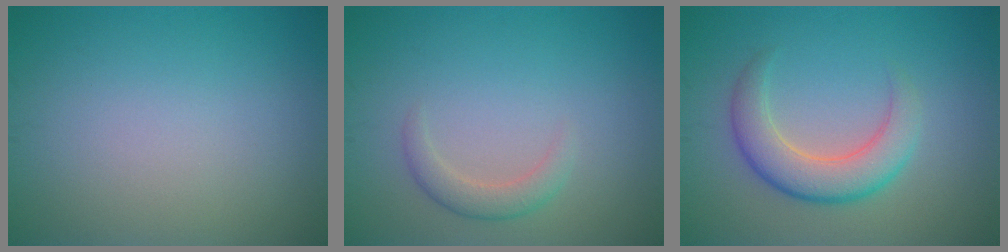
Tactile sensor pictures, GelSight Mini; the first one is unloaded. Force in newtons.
{"total": 1.9, "press": 1.9, "slide": 0.2}
{"total": 4.8, "press": 4.7, "slide": 0.4}